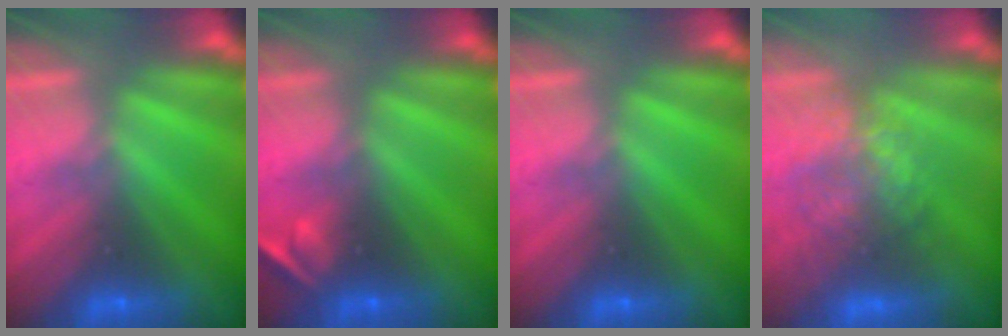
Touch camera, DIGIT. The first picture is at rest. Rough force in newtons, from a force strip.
{"total": 2.1}
{"total": 0.0}
{"total": 3.1}